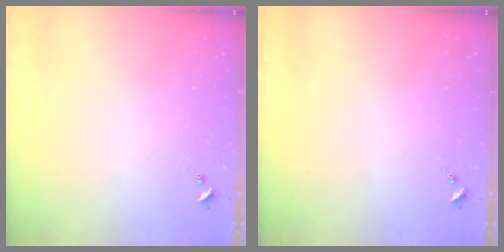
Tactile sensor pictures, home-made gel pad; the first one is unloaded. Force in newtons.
{"total": 0.0}